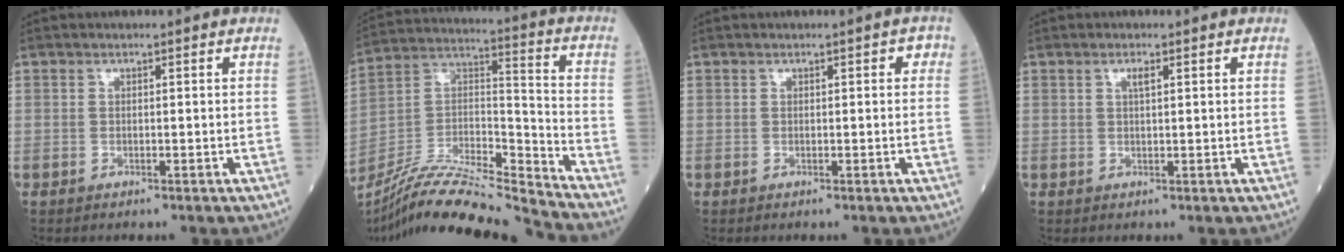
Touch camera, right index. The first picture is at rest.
{"total": 19.8, "force": [-18.6, -0.3, 6.9], "torque": [-0.138, 0.019, -0.330]}
{"total": 1.3, "force": [0.3, 0.8, 1.0], "torque": [-0.004, 0.016, 0.001]}
{"total": 1.3, "force": [0.6, 0.2, 1.1], "torque": [-0.022, 0.000, 0.009]}